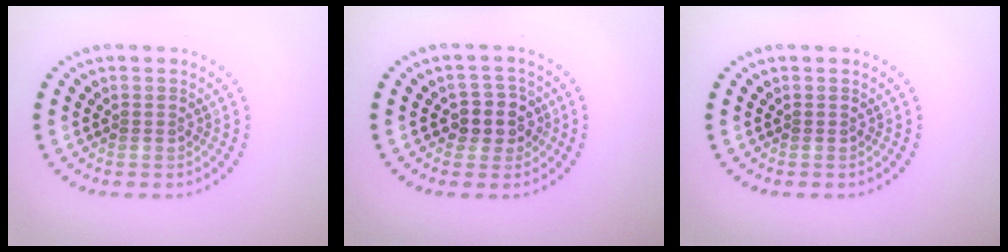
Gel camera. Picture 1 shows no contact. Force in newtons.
{"total": 2.9, "press": 2.6, "slide": 1.3}
{"total": 0.0}